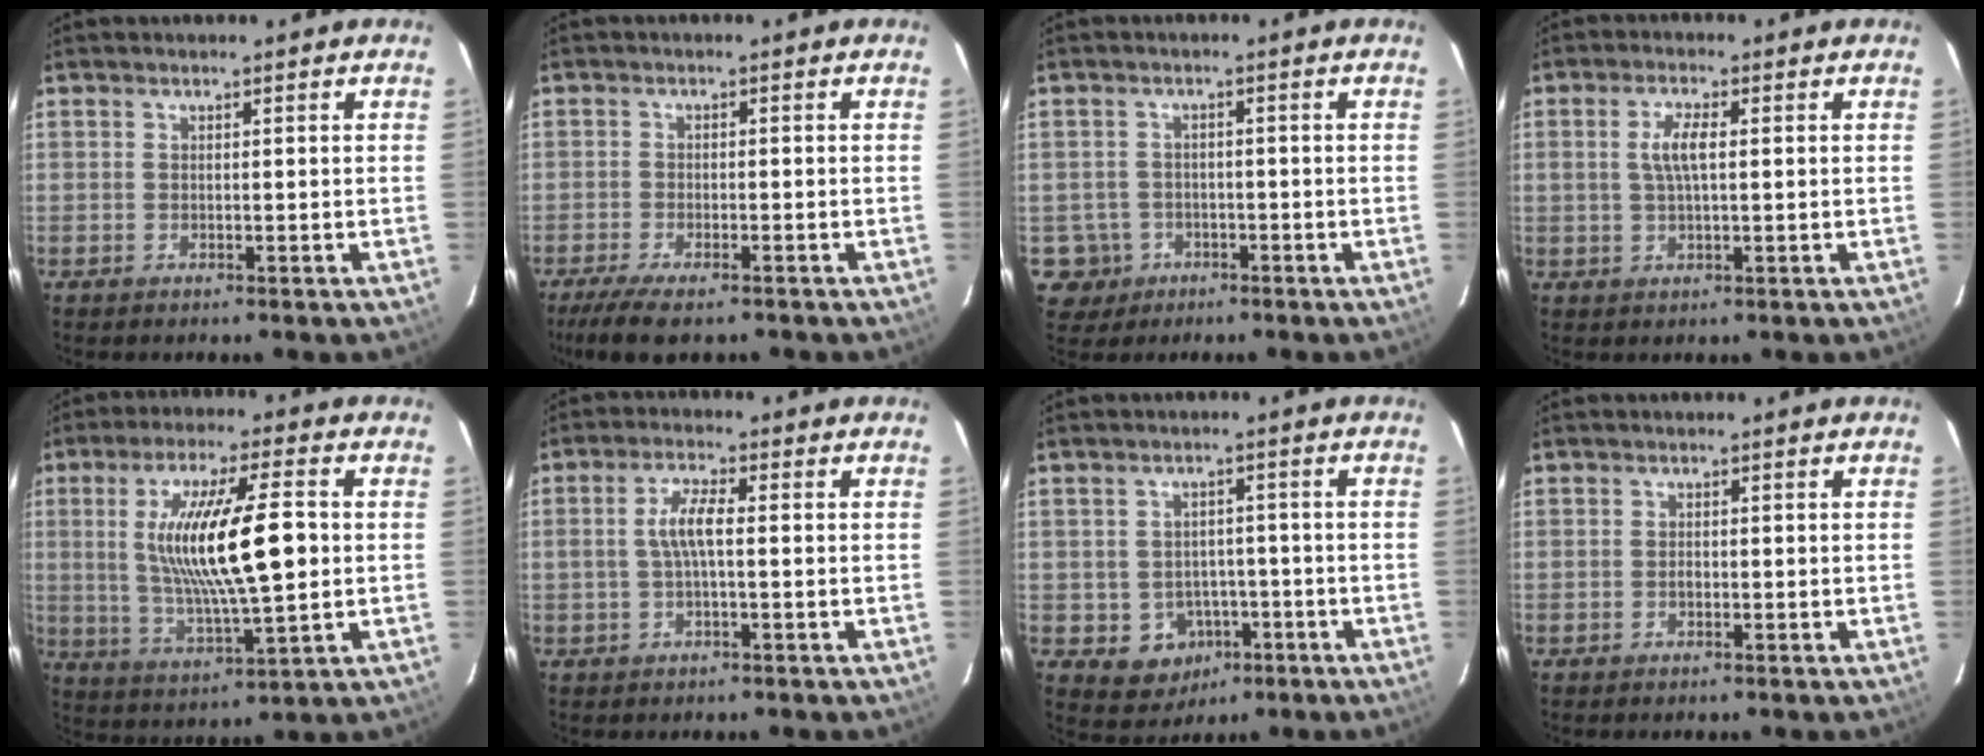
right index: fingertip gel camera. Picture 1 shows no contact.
{"total": 8.1, "force": [-6.2, 2.3, 4.7], "torque": [-0.114, -0.025, -0.110]}
{"total": 5.3, "force": [-1.9, 4.9, 0.2], "torque": [-0.015, 0.018, -0.025]}
{"total": 4.6, "force": [0.6, 1.5, 4.3], "torque": [-0.083, 0.005, 0.015]}
{"total": 17.1, "force": [1.4, 3.5, 16.7], "torque": [-0.305, -0.006, 0.036]}
{"total": 5.0, "force": [-0.1, 1.3, 4.8], "torque": [-0.093, 0.009, -0.001]}
{"total": 7.0, "force": [-2.7, 6.3, 1.5], "torque": [-0.043, 0.021, -0.014]}
{"total": 0.8, "force": [-0.3, 0.6, 0.5], "torque": [-0.009, 0.003, -0.006]}